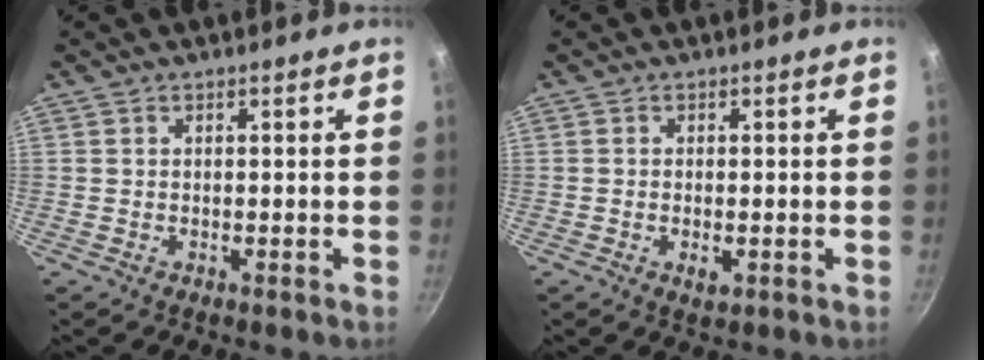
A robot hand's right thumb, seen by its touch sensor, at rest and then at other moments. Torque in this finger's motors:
{"motor_torque": [-0.34, 0.06, -0.15, 0.02, 0.02]}